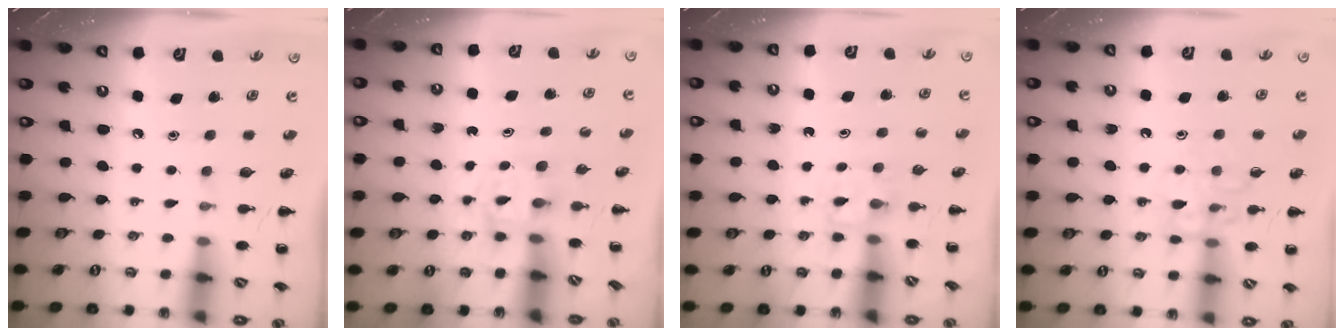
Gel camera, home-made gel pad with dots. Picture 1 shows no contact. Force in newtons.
{"total": 2.4, "press": 2.2, "slide": 1.0}
{"total": 2.8, "press": 2.6, "slide": 1.1}
{"total": 10.6, "press": 10.5, "slide": 0.7}